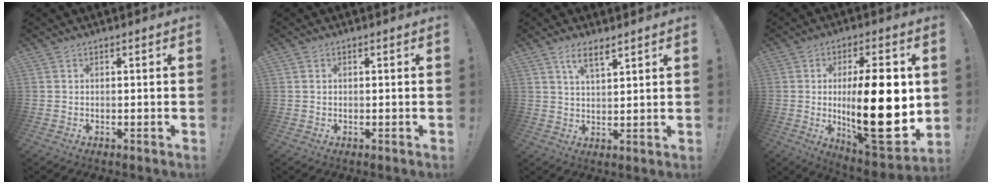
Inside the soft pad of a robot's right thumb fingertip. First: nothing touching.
{"total": 0.6, "force": [0.3, 0.4, 0.3], "torque": [-0.013, 0.004, 0.008]}
{"total": 5.6, "force": [3.8, 1.8, 3.7], "torque": [-0.065, -0.017, 0.065]}
{"total": 25.8, "force": [0.2, 8.5, 24.4], "torque": [-0.399, -0.024, 0.002]}